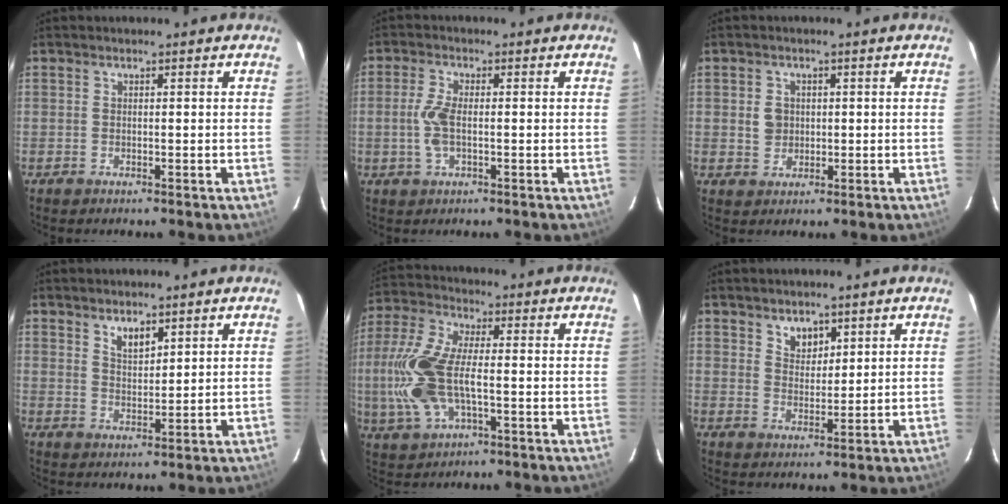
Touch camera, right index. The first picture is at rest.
{"total": 4.9, "force": [-0.7, 1.9, 4.4], "torque": [-0.097, 0.000, -0.013]}
{"total": 3.2, "force": [0.2, 3.0, 1.1], "torque": [-0.018, 0.007, 0.006]}
{"total": 3.9, "force": [2.6, 1.7, 2.3], "torque": [-0.038, -0.001, 0.048]}
{"total": 14.6, "force": [-2.1, 6.7, 12.8], "torque": [-0.294, 0.003, -0.043]}
{"total": 4.1, "force": [2.7, 2.6, 1.7], "torque": [-0.022, 0.001, 0.048]}